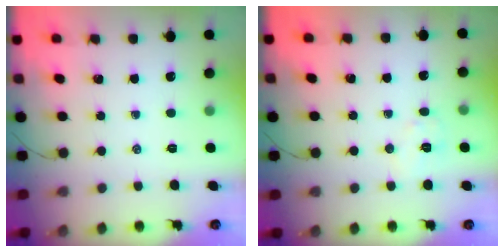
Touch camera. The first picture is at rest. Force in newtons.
{"total": 4.5, "press": 4.4, "slide": 0.7}